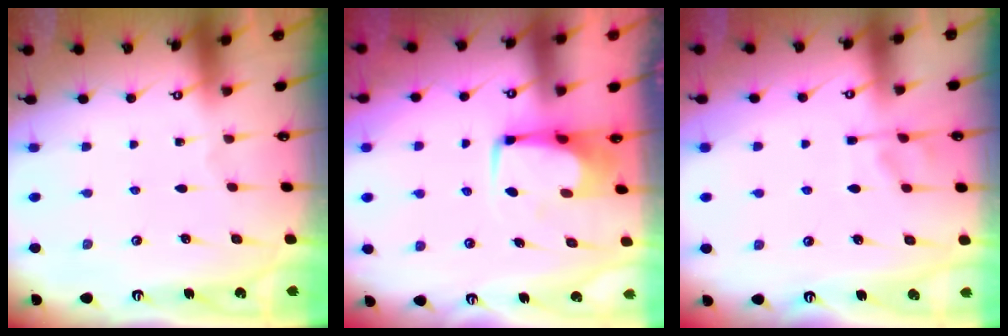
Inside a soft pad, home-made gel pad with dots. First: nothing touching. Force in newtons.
{"total": 1.0, "press": 0.8, "slide": 0.7}
{"total": 2.0, "press": 1.5, "slide": 1.3}